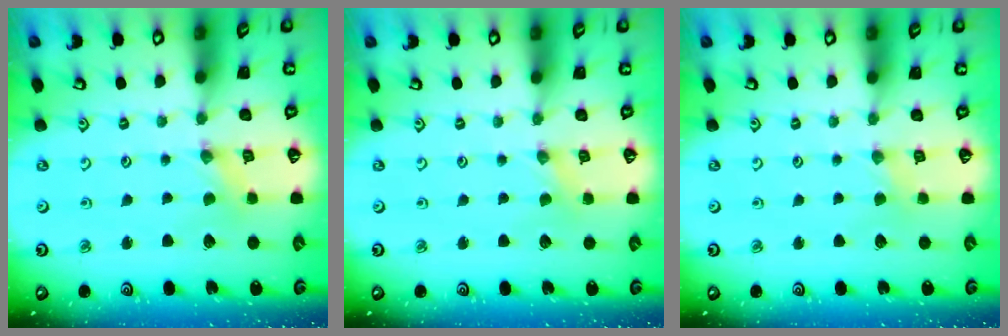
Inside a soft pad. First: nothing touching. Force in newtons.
{"total": 0.5, "press": 0.5, "slide": 0.1}
{"total": 1.8, "press": 1.8, "slide": 0.4}